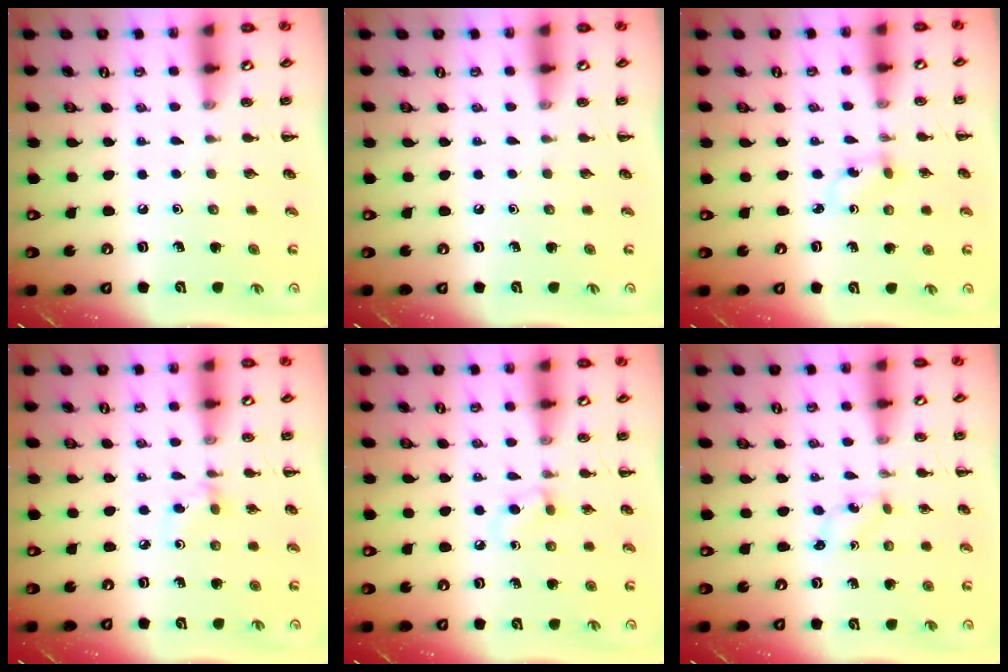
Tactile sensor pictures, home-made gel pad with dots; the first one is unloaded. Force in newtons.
{"total": 0.0}
{"total": 1.8, "press": 1.7, "slide": 0.8}
{"total": 3.1, "press": 2.9, "slide": 1.2}
{"total": 3.7, "press": 3.4, "slide": 1.5}
{"total": 0.0}